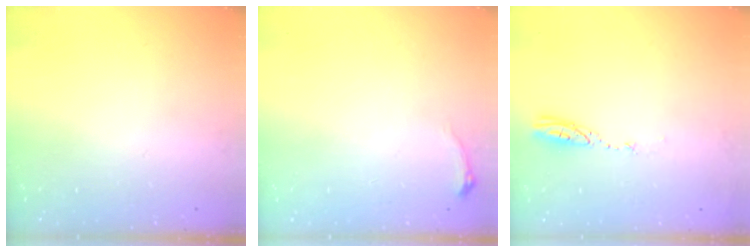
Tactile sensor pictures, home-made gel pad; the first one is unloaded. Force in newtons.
{"total": 4.5, "press": 4.3, "slide": 1.1}
{"total": 3.7, "press": 3.6, "slide": 0.3}